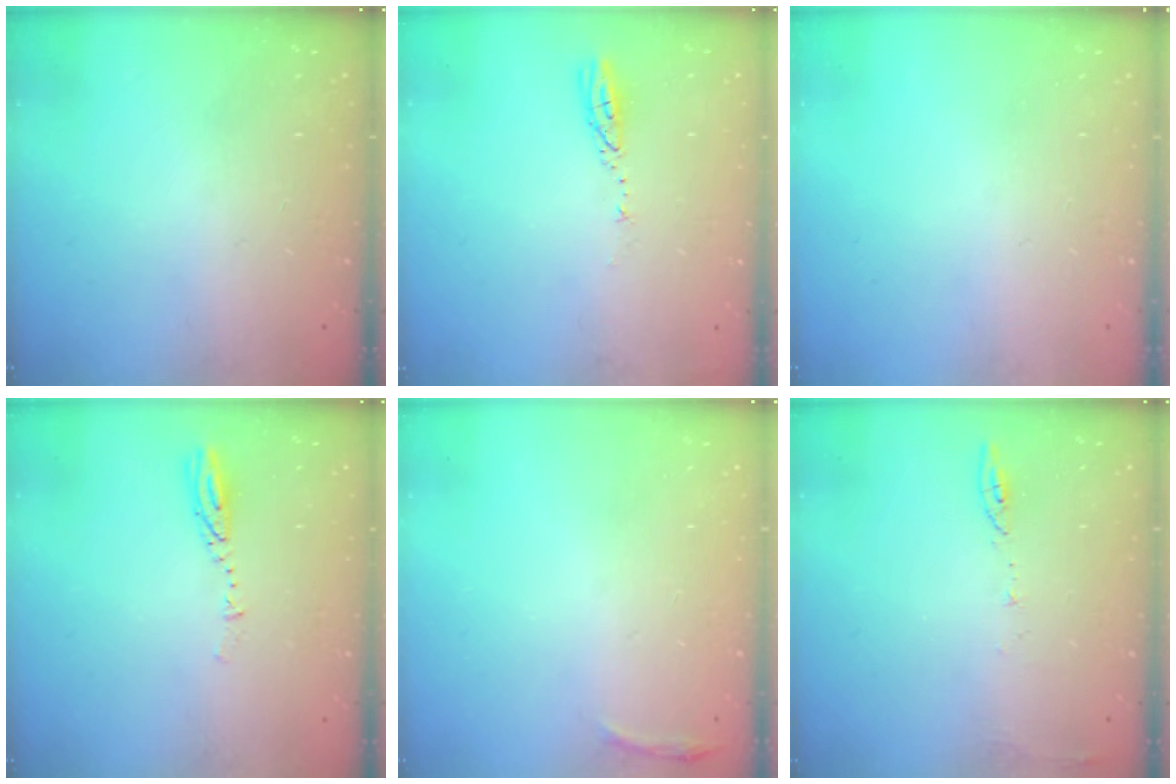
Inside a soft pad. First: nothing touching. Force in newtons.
{"total": 3.5, "press": 3.5, "slide": 0.3}
{"total": 0.0}
{"total": 3.6, "press": 3.5, "slide": 0.5}
{"total": 3.0, "press": 1.9, "slide": 2.3}
{"total": 5.8, "press": 5.7, "slide": 0.9}